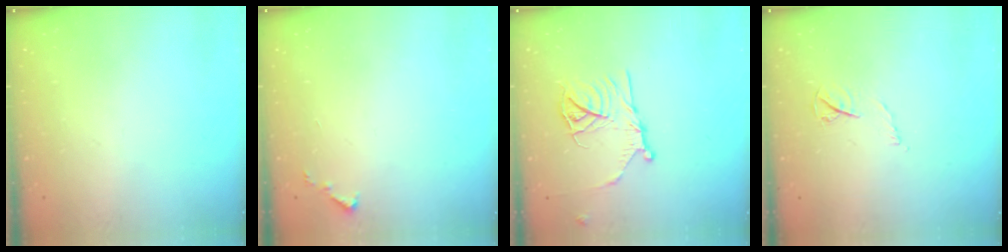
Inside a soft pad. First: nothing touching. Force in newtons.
{"total": 3.1, "press": 3.1, "slide": 0.2}
{"total": 13.2, "press": 13.2, "slide": 0.8}
{"total": 4.8, "press": 4.8, "slide": 0.6}